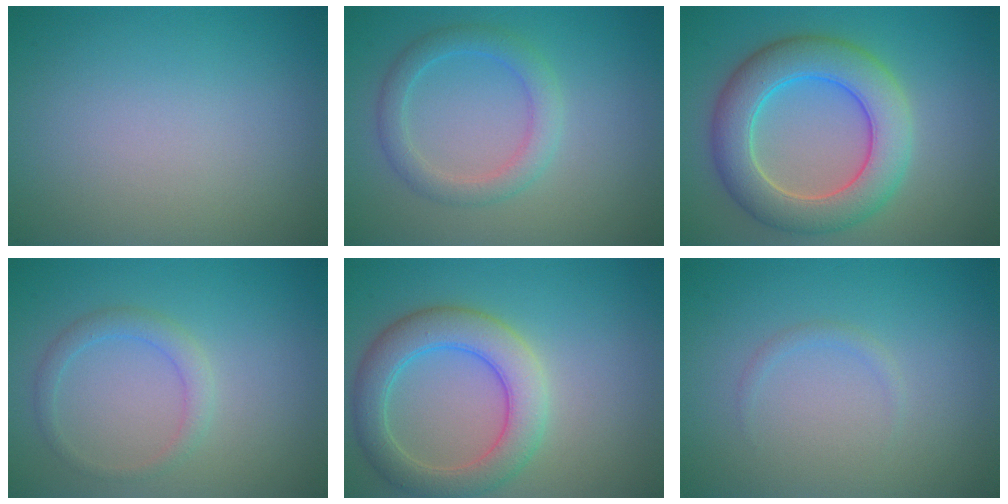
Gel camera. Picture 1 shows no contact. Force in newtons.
{"total": 2.9, "press": 2.9, "slide": 0.1}
{"total": 7.3, "press": 7.3, "slide": 0.3}
{"total": 1.8, "press": 1.8, "slide": 0.0}
{"total": 5.6, "press": 5.6, "slide": 0.7}
{"total": 0.7, "press": 0.7, "slide": 0.1}